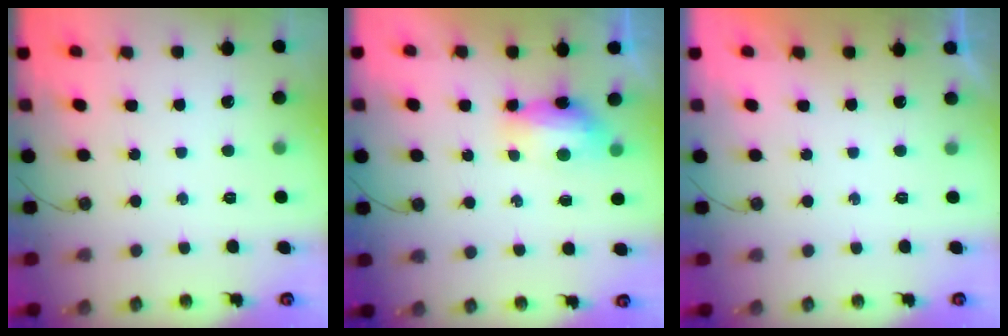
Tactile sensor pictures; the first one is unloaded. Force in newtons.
{"total": 7.8, "press": 7.7, "slide": 0.7}
{"total": 0.0}